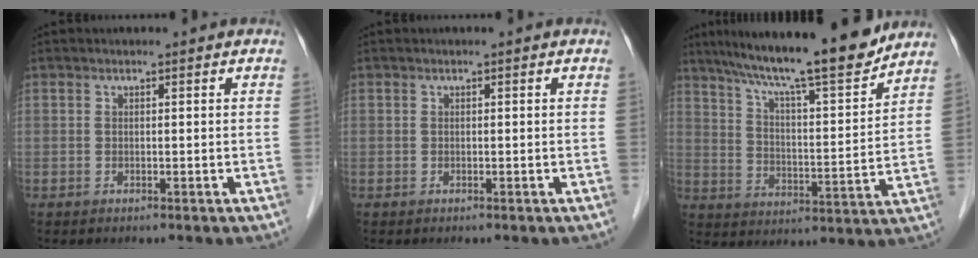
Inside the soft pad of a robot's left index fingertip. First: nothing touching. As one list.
[{"total": 0.0}, {"total": 17.5, "force": [15.1, 0.5, 8.8], "torque": [-0.142, 0.002, 0.232]}]